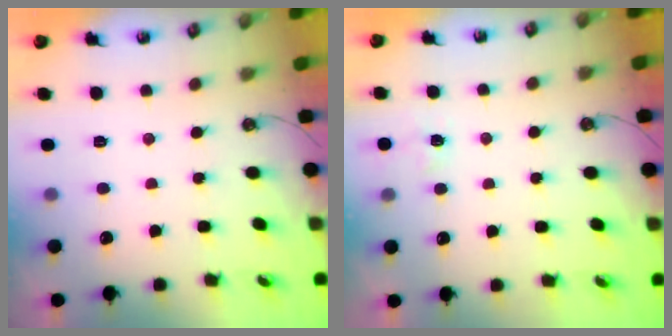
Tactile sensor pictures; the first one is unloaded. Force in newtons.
{"total": 2.6, "press": 2.6, "slide": 0.4}